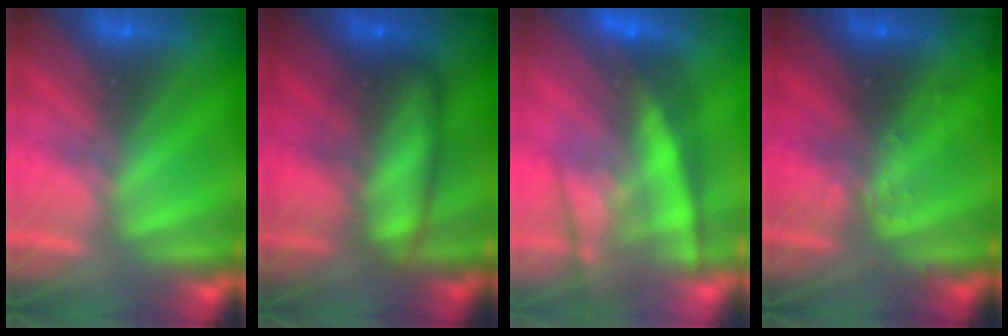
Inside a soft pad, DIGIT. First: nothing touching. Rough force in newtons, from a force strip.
{"total": 6.1}
{"total": 6.3}
{"total": 2.4}